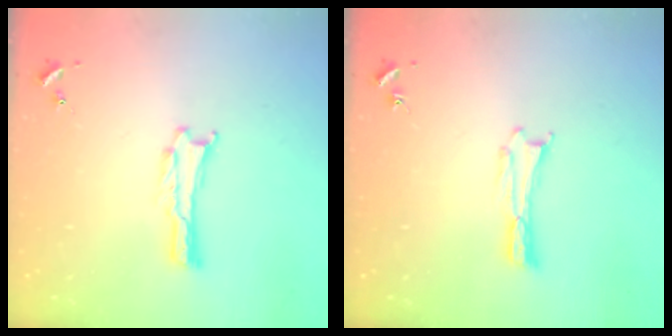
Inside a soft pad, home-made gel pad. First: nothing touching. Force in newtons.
{"total": 0.0}